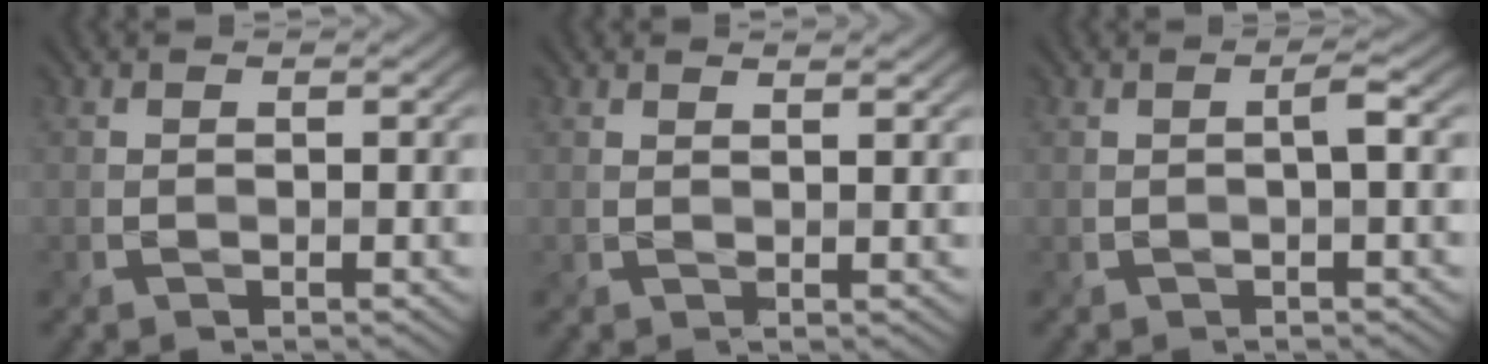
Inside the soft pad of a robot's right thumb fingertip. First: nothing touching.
{"total": 1.5, "force": [1.4, 0.1, 0.7], "torque": [-0.015, -0.003, 0.028]}
{"total": 1.4, "force": [-0.1, -0.1, 1.4], "torque": [-0.027, 0.007, -0.006]}